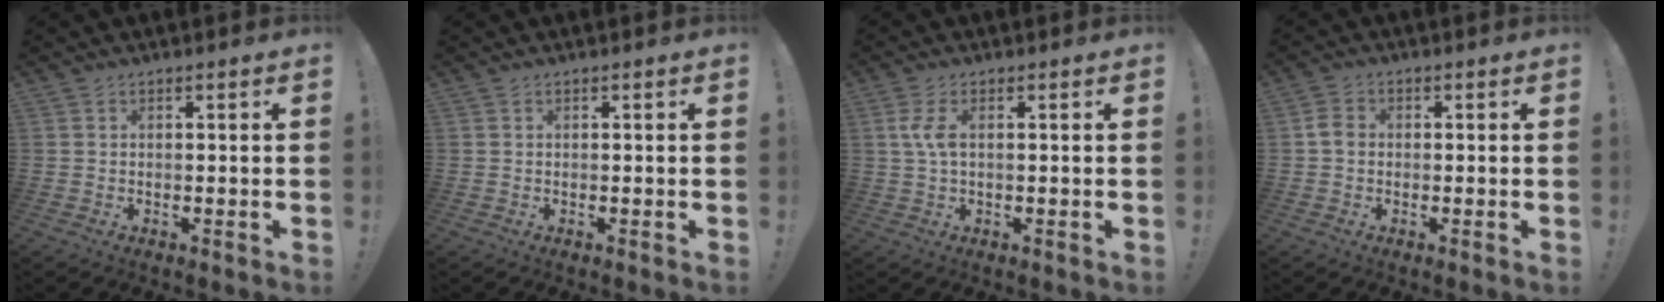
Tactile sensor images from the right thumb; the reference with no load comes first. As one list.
[{"total": 0.0}, {"total": 4.3, "force": [0.6, 1.7, 3.9], "torque": [-0.087, -0.001, 0.007]}, {"total": 3.4, "force": [-0.4, 2.7, 2.0], "torque": [-0.029, 0.010, -0.007]}]